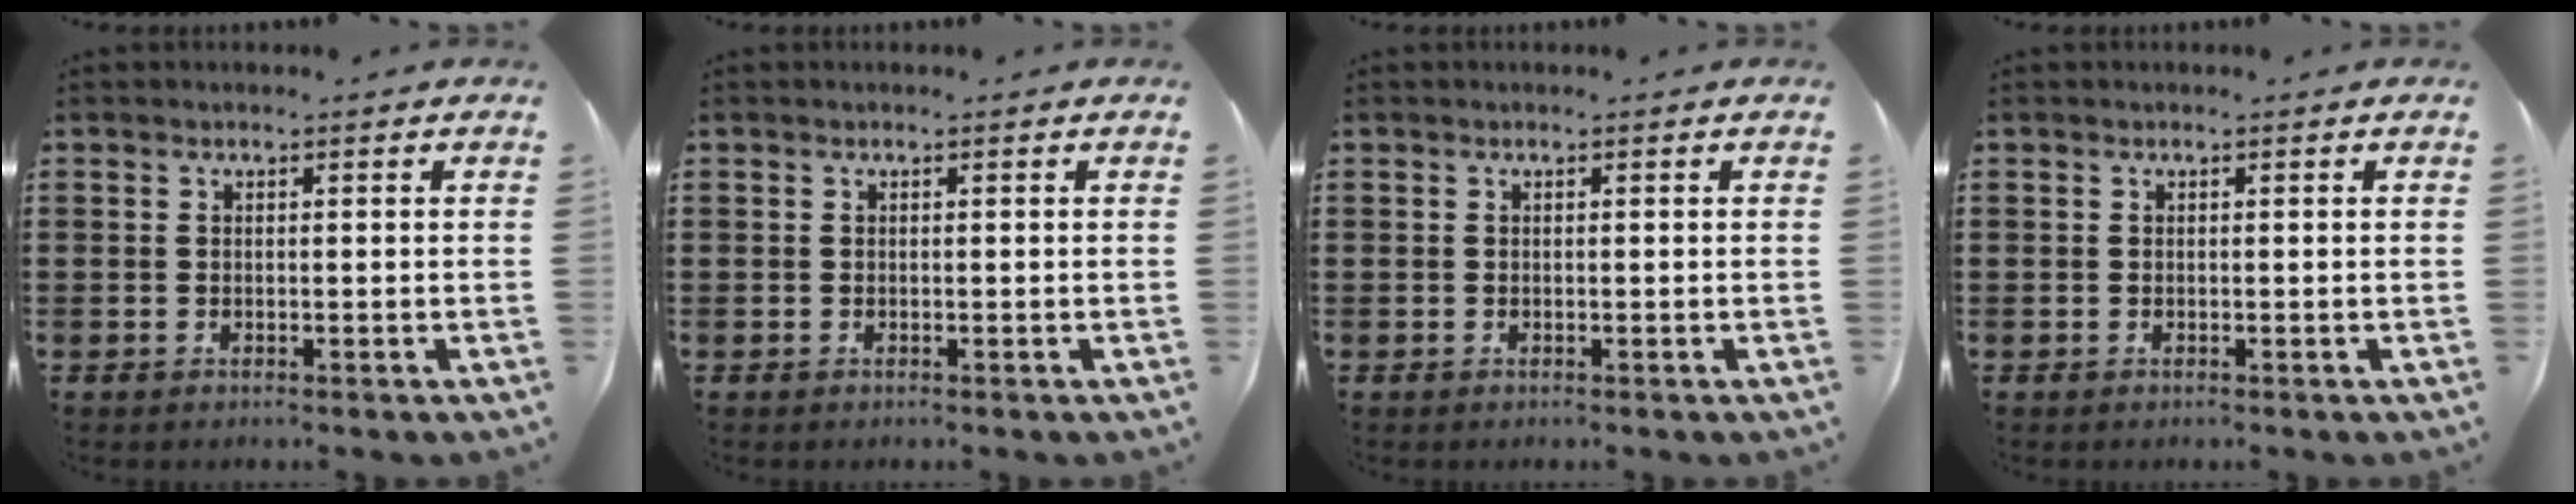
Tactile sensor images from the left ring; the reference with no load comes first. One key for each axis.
{"total": 0.0}
{"total": 0.0}
{"total": 0.0}